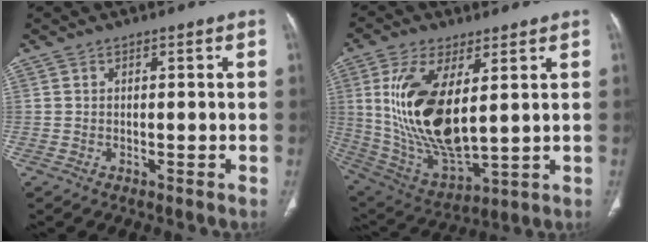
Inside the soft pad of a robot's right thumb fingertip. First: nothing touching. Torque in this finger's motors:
{"motor_torque": [0.61, 4.40, 2.00, 0.77, 0.39]}